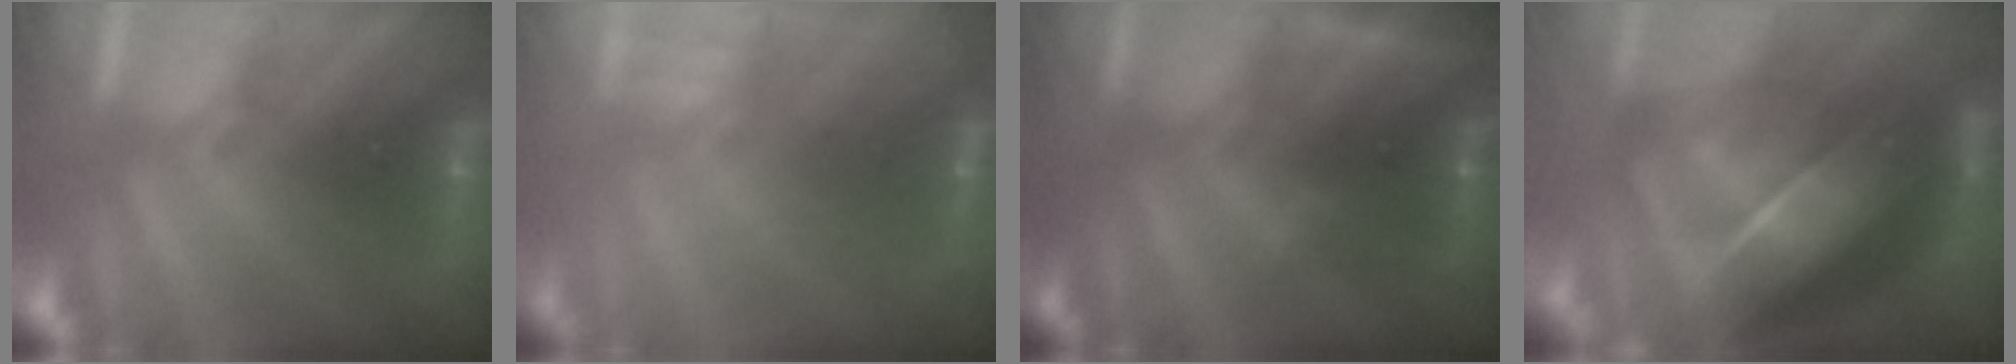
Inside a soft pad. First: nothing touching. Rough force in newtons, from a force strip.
{"total": 7.4}
{"total": 2.6}
{"total": 7.3}